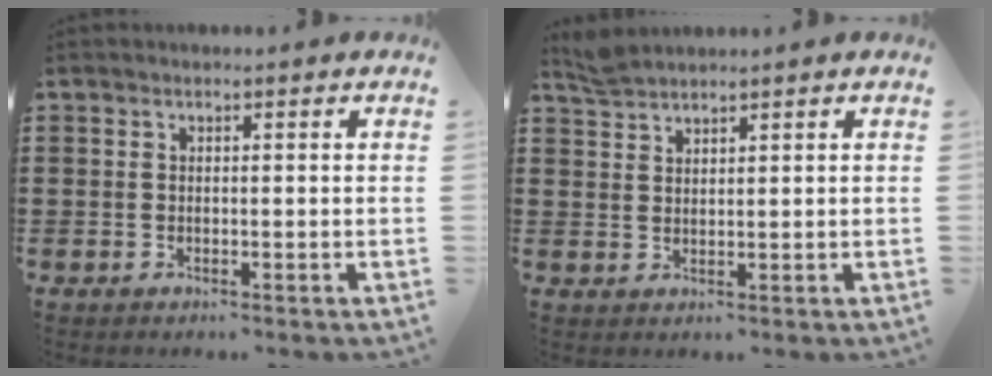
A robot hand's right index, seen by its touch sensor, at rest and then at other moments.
{"total": 2.1, "force": [2.1, 0.2, 0.3], "torque": [-0.012, 0.003, 0.040]}